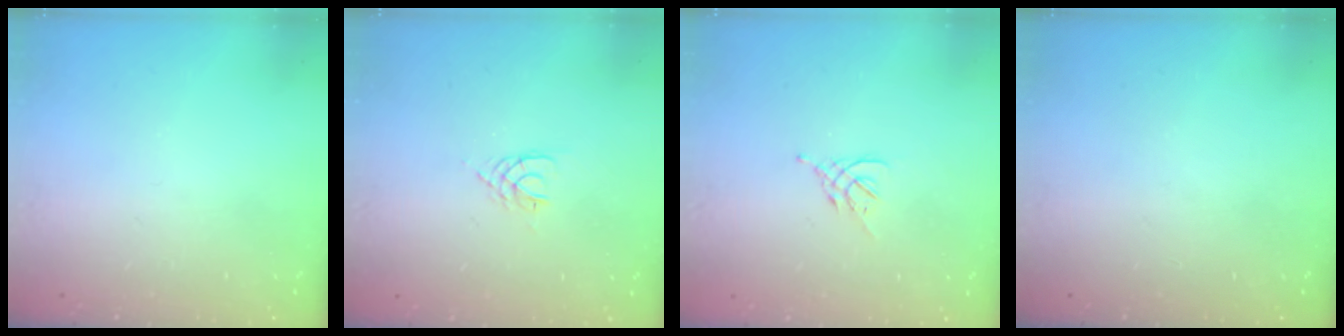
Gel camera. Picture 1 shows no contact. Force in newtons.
{"total": 2.0, "press": 1.9, "slide": 0.3}
{"total": 2.6, "press": 2.5, "slide": 0.7}
{"total": 0.0}